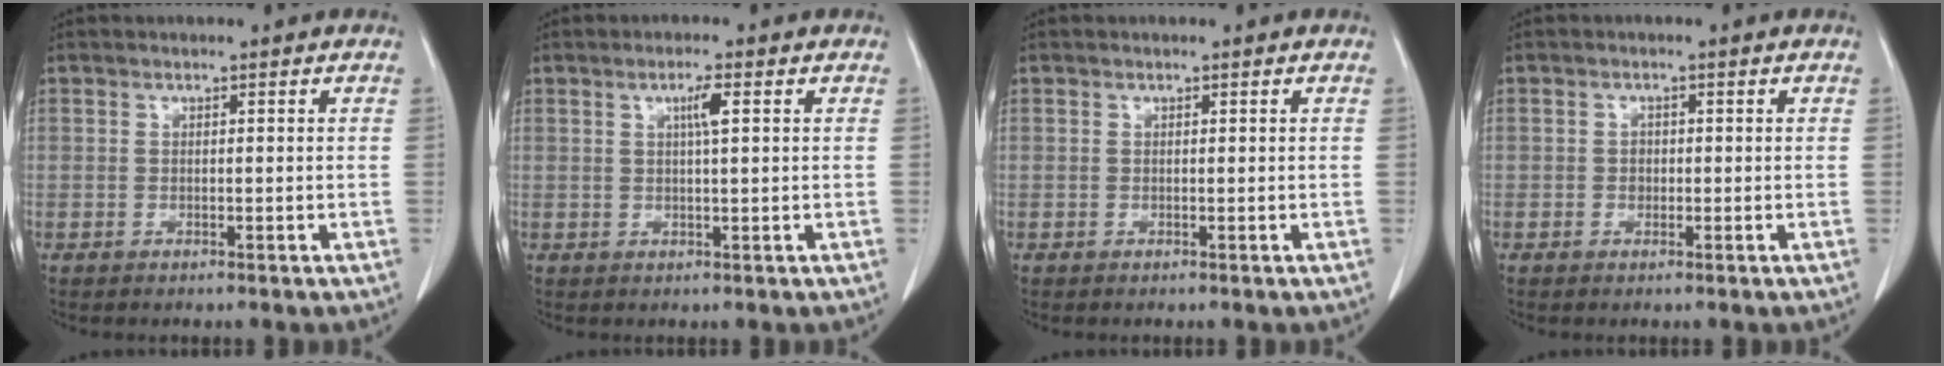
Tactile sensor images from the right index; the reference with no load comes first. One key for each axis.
{"total": 2.7, "fx": 0.9, "fy": 0.0, "fz": 2.5, "tx": -0.045, "ty": 0.001, "tz": 0.016}
{"total": 0.0}
{"total": 1.1, "fx": -0.1, "fy": 0.9, "fz": 0.5, "tx": -0.004, "ty": 0.004, "tz": 0.000}